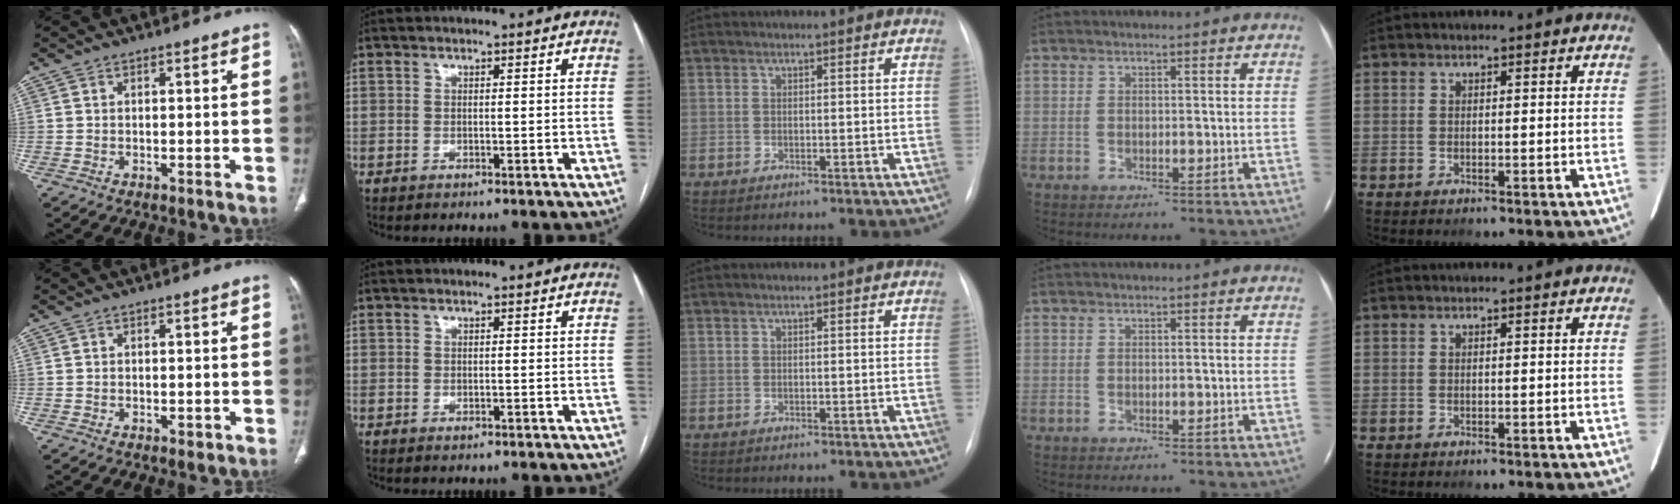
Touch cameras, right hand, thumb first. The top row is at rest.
{"thumb": {"total": 0.9, "force": [-0.4, 0.6, 0.6], "torque": [-0.006, -0.001, -0.005]}}